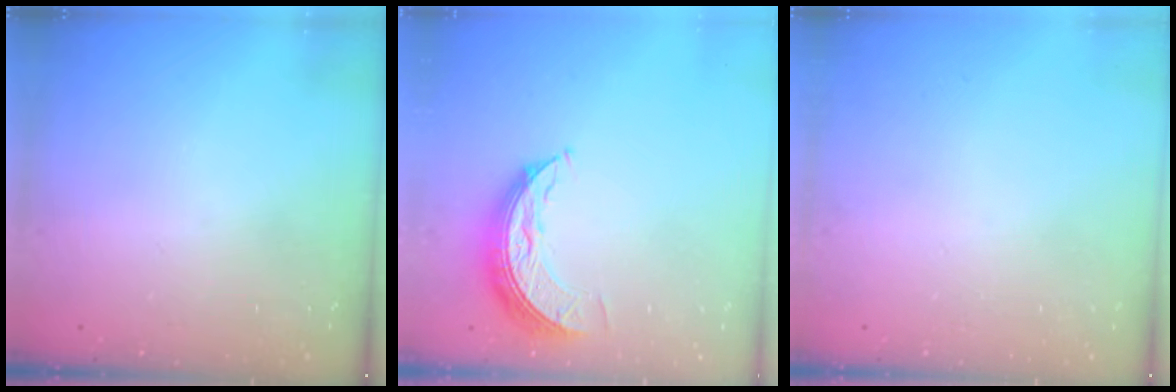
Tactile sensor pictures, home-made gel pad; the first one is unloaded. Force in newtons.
{"total": 7.9, "press": 7.9, "slide": 0.6}
{"total": 0.0}